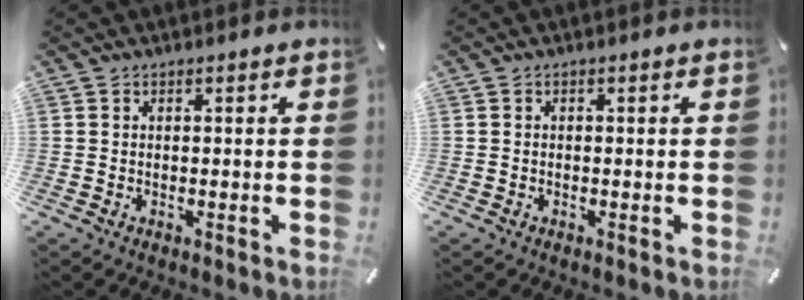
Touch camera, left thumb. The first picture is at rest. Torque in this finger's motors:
{"motor_torque": [-0.01, 0.03, -0.04, 0.00, 0.00]}